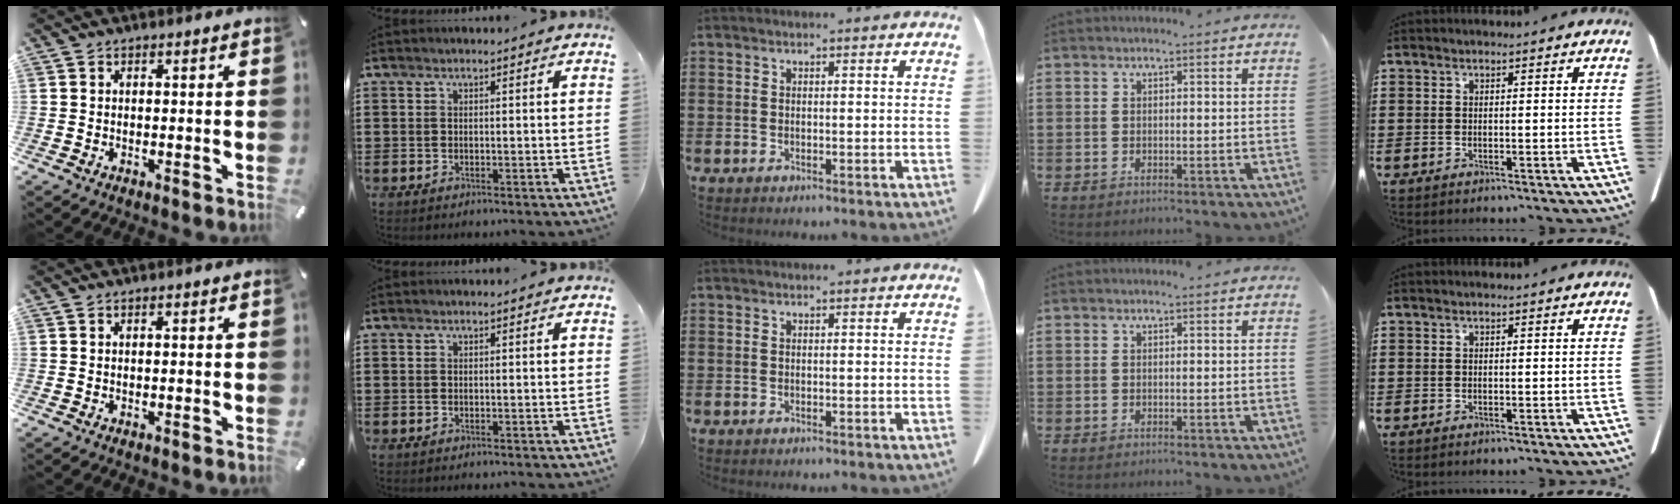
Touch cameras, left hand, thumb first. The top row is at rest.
{}